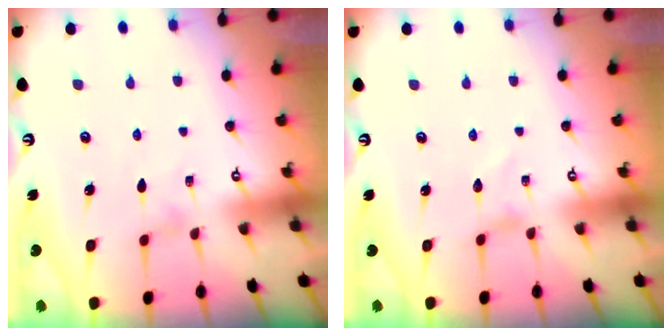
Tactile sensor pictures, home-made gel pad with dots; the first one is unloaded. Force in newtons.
{"total": 0.0}